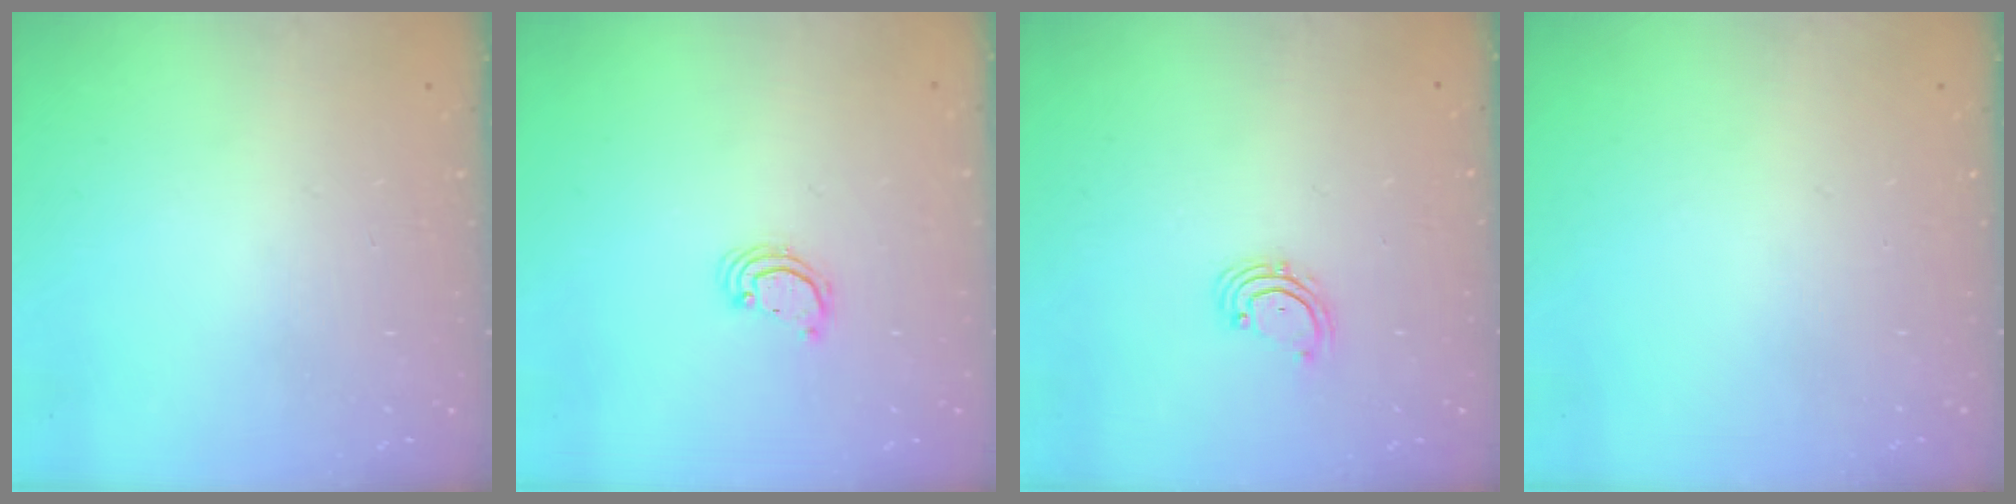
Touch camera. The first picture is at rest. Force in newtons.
{"total": 2.2, "press": 2.2, "slide": 0.2}
{"total": 2.0, "press": 2.0, "slide": 0.4}
{"total": 0.0}